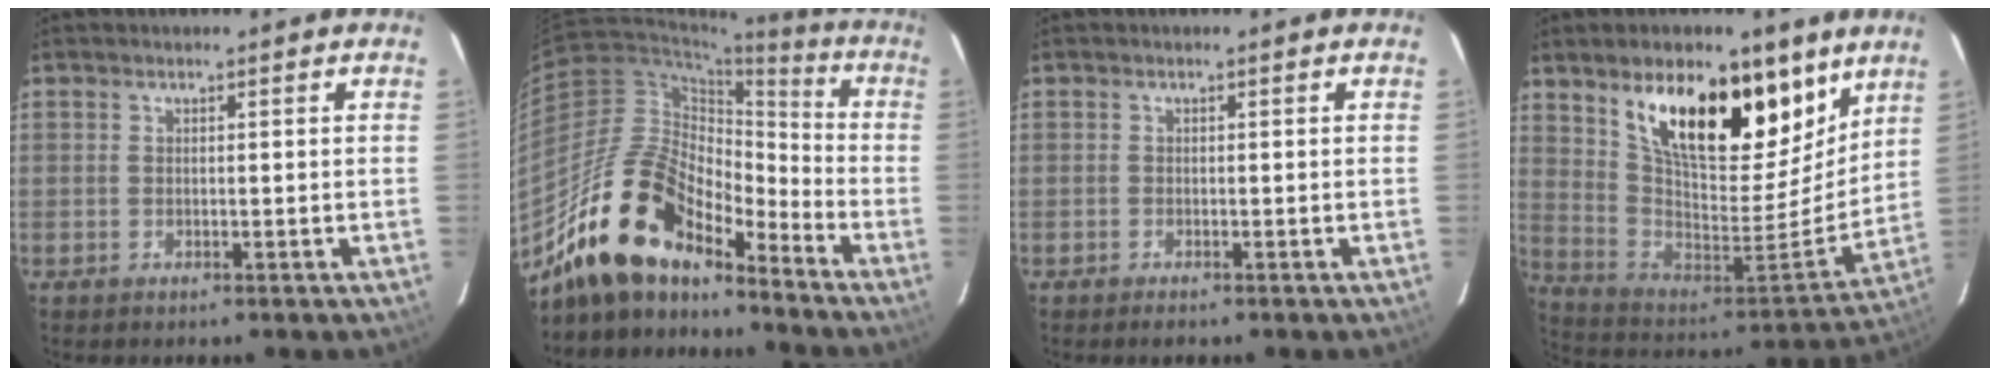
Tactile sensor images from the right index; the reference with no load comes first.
{"total": 18.1, "force": [-14.4, 6.8, 8.5], "torque": [-0.157, 0.009, -0.270]}
{"total": 1.2, "force": [-1.0, 0.4, 0.4], "torque": [-0.008, -0.003, -0.018]}
{"total": 24.6, "force": [14.8, 11.1, 16.2], "torque": [-0.281, -0.005, 0.265]}